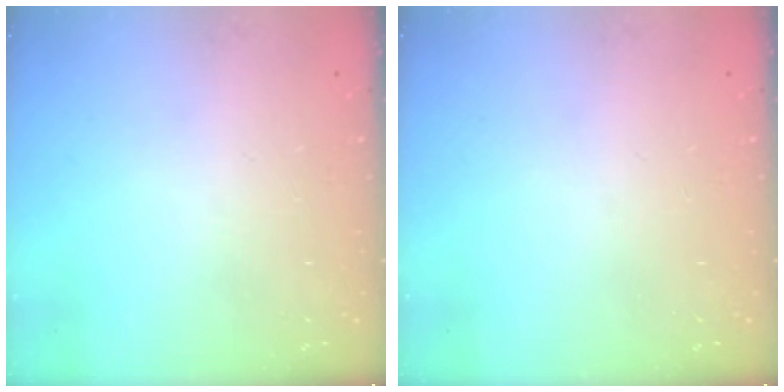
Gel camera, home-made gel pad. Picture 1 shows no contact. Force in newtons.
{"total": 0.0}